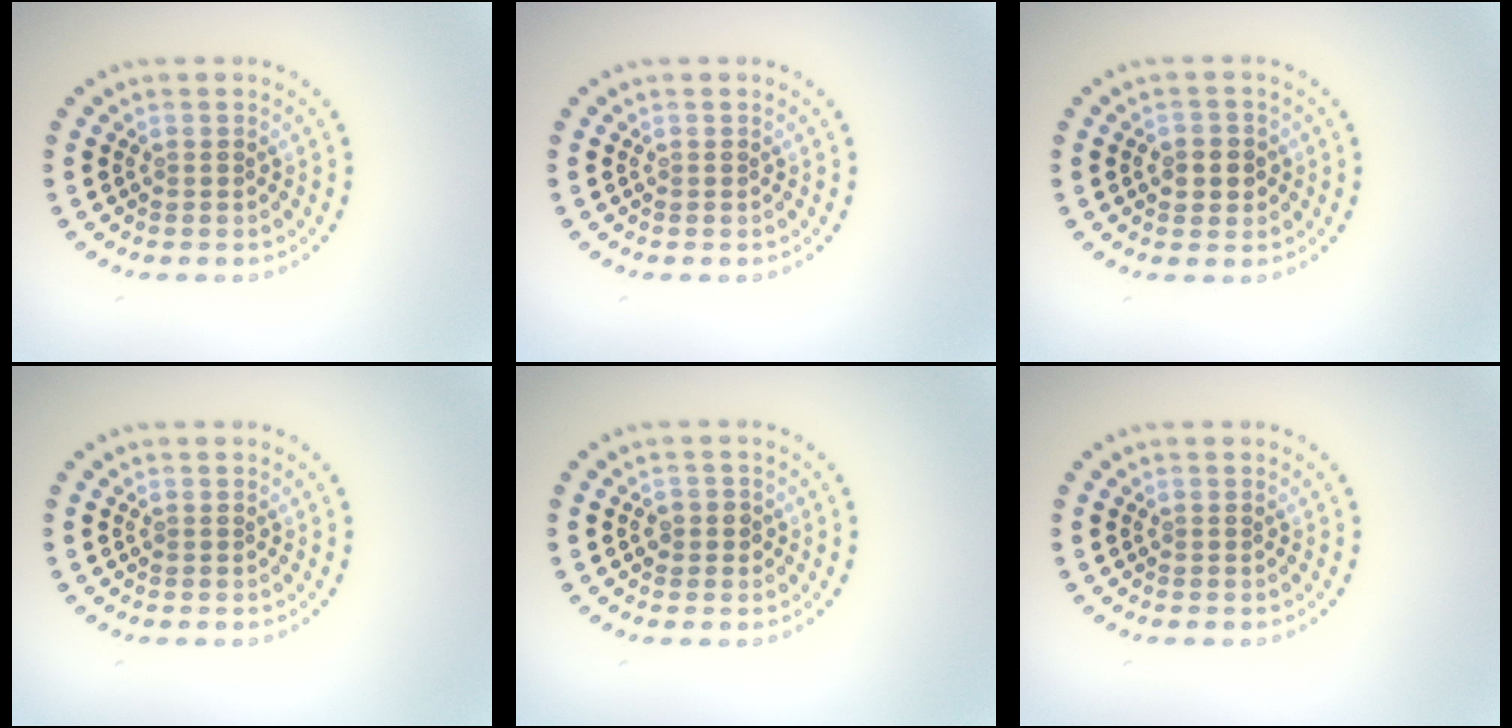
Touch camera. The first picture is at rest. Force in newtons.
{"total": 0.0}
{"total": 2.5, "press": 2.4, "slide": 0.6}
{"total": 0.0}
{"total": 1.4, "press": 1.3, "slide": 0.6}
{"total": 0.0}